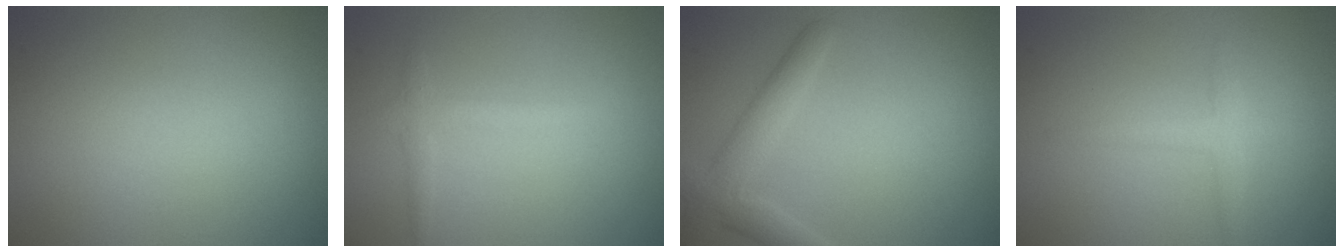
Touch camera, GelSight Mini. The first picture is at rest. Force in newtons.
{"total": 1.5, "press": 1.4, "slide": 0.1}
{"total": 3.2, "press": 3.2, "slide": 0.2}
{"total": 1.9, "press": 1.9, "slide": 0.1}